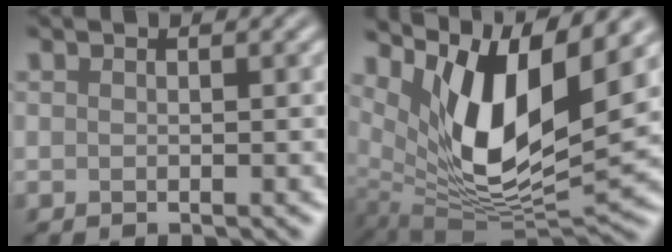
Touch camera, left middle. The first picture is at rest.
{"total": 11.5, "force": [5.2, 4.1, 9.4], "torque": [-0.170, -0.011, 0.105]}